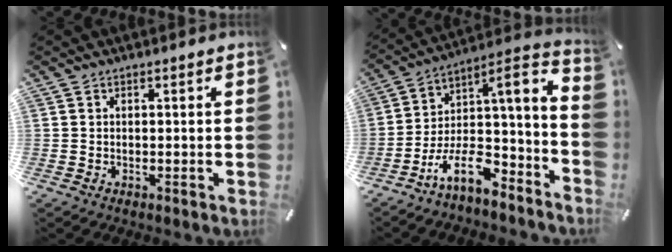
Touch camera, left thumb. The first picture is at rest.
{"total": 10.7, "force": [-5.7, 3.4, 8.4], "torque": [-0.142, 0.004, -0.108]}